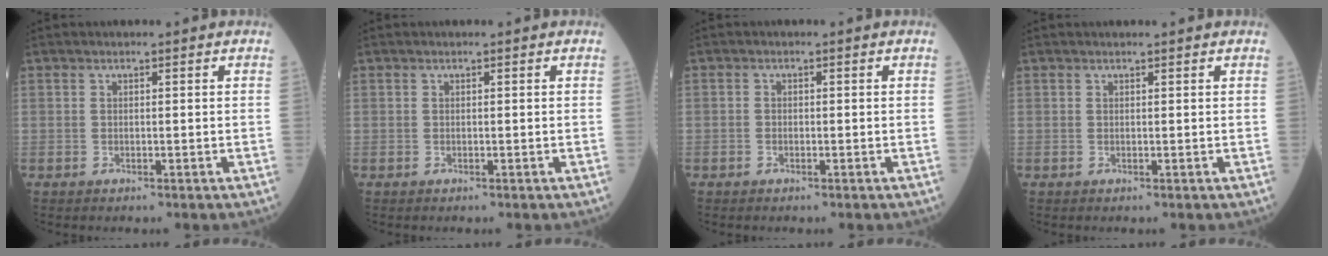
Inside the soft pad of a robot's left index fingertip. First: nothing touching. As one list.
[{"total": 0.0}, {"total": 0.9, "force": [-0.7, 0.6, 0.0], "torque": [-0.003, 0.001, -0.015]}, {"total": 1.0, "force": [0.9, -0.1, 0.4], "torque": [-0.004, 0.006, 0.016]}]